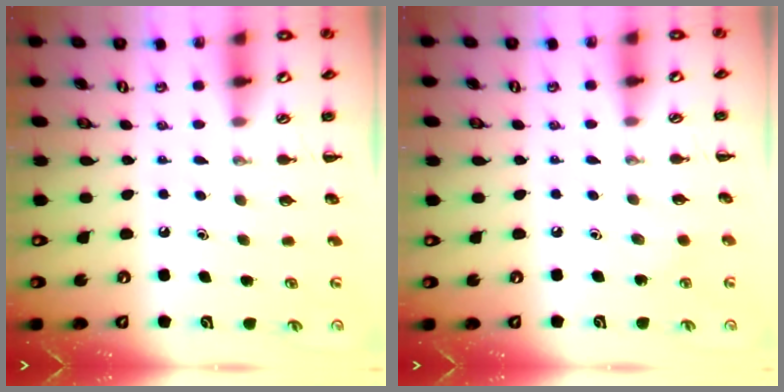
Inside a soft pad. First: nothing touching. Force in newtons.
{"total": 4.7, "press": 4.5, "slide": 1.3}